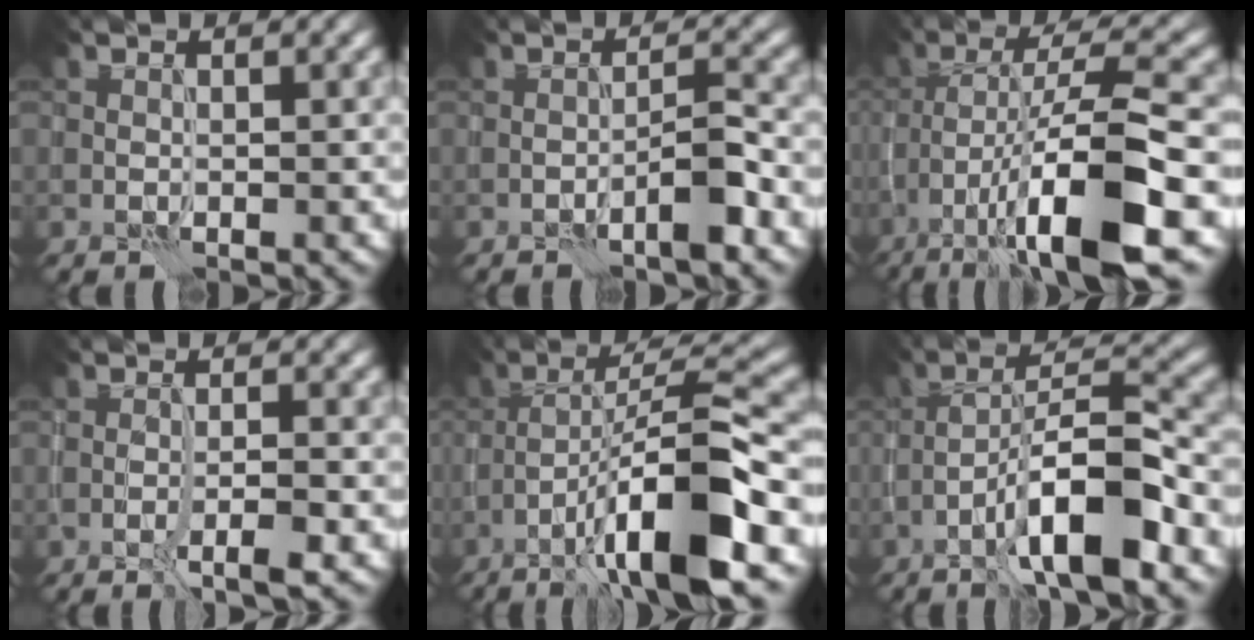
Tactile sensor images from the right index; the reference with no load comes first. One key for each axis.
{"total": 2.7, "fx": -1.6, "fy": 0.3, "fz": 2.1, "tx": -0.032, "ty": 0.015, "tz": -0.031}
{"total": 12.0, "fx": -5.8, "fy": 2.8, "fz": 10.2, "tx": -0.183, "ty": 0.007, "tz": -0.094}
{"total": 2.5, "fx": -1.3, "fy": 0.2, "fz": 2.2, "tx": -0.034, "ty": 0.006, "tz": -0.025}
{"total": 10.9, "fx": -4.8, "fy": 1.9, "fz": 9.6, "tx": -0.145, "ty": 0.023, "tz": -0.082}
{"total": 8.7, "fx": -4.2, "fy": 1.9, "fz": 7.4, "tx": -0.117, "ty": 0.022, "tz": -0.075}